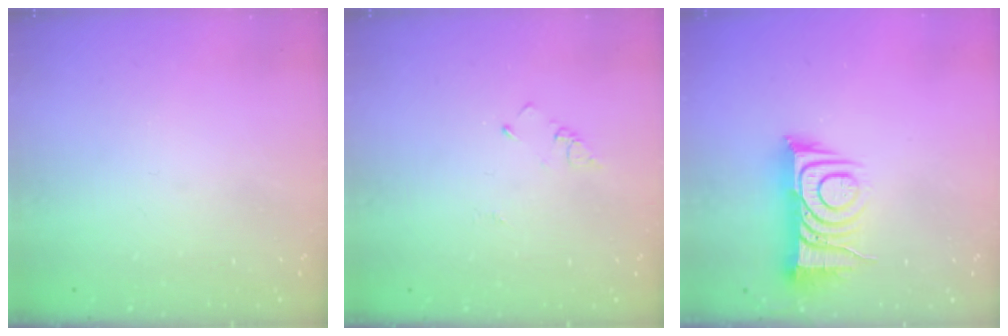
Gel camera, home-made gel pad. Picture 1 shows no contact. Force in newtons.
{"total": 2.0, "press": 2.0, "slide": 0.3}
{"total": 10.6, "press": 10.6, "slide": 0.9}